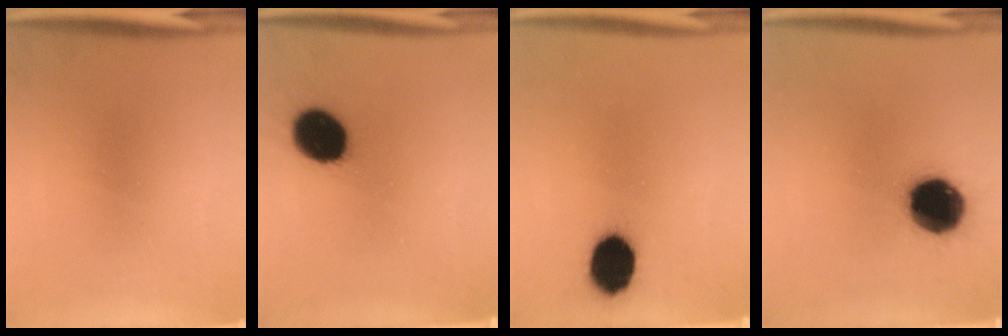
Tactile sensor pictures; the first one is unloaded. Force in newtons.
{"total": 13.5}
{"total": 11.8}
{"total": 16.8}